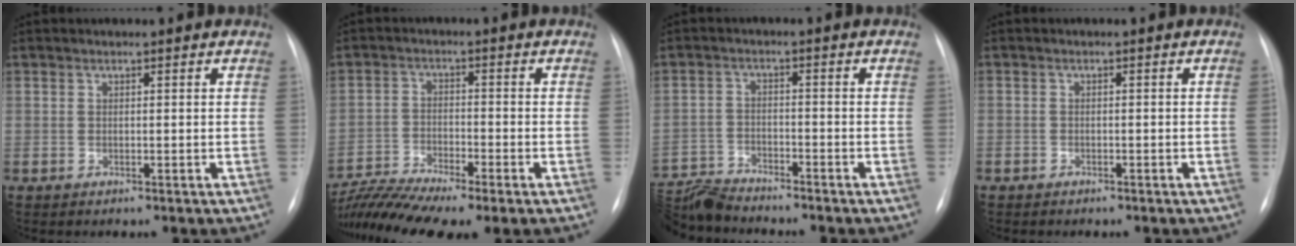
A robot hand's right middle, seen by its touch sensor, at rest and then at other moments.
{"total": 9.1, "force": [-7.7, -0.1, 4.9], "torque": [-0.101, -0.007, -0.136]}
{"total": 7.4, "force": [-7.4, 0.0, 0.5], "torque": [-0.015, -0.009, -0.140]}
{"total": 0.8, "force": [-0.6, 0.2, 0.4], "torque": [-0.006, 0.005, -0.010]}